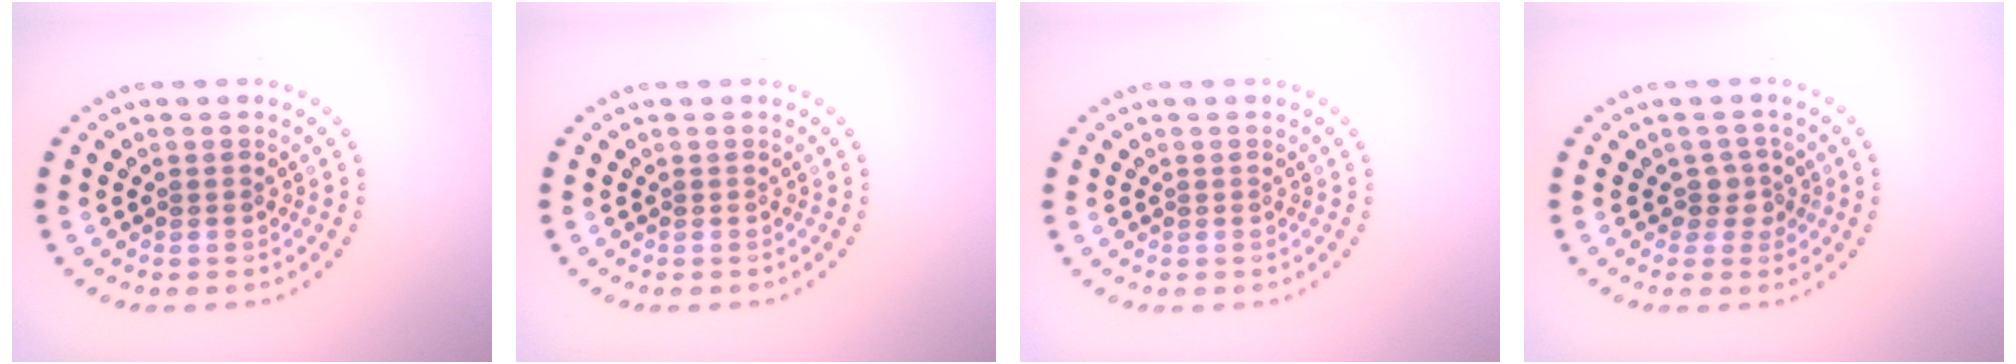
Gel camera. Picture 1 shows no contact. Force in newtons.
{"total": 0.0}
{"total": 0.0}
{"total": 1.7, "press": 1.4, "slide": 1.0}